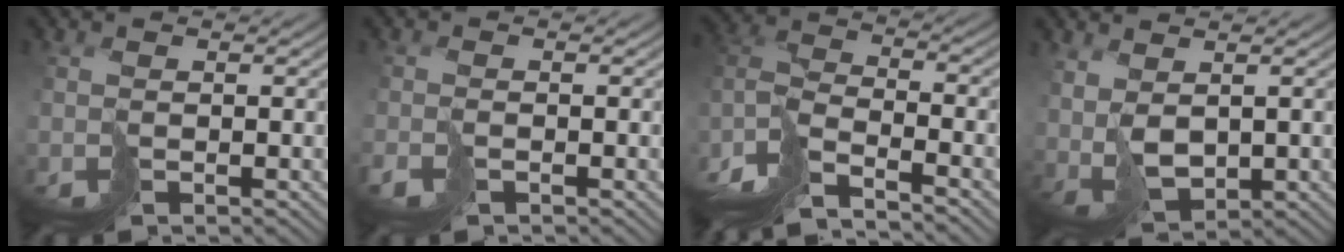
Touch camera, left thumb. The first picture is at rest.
{"total": 1.1, "force": [-0.9, 0.4, 0.4], "torque": [-0.013, -0.005, -0.022]}
{"total": 11.0, "force": [-7.6, 3.9, 6.9], "torque": [-0.180, -0.010, -0.141]}
{"total": 3.5, "force": [1.8, 2.1, 2.2], "torque": [-0.053, -0.004, 0.046]}